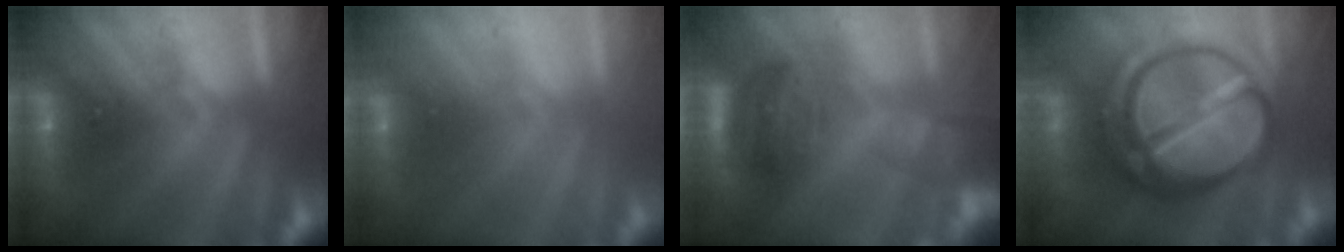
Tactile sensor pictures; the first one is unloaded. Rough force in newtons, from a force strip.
{"total": 2.4}
{"total": 10.8}
{"total": 7.1}